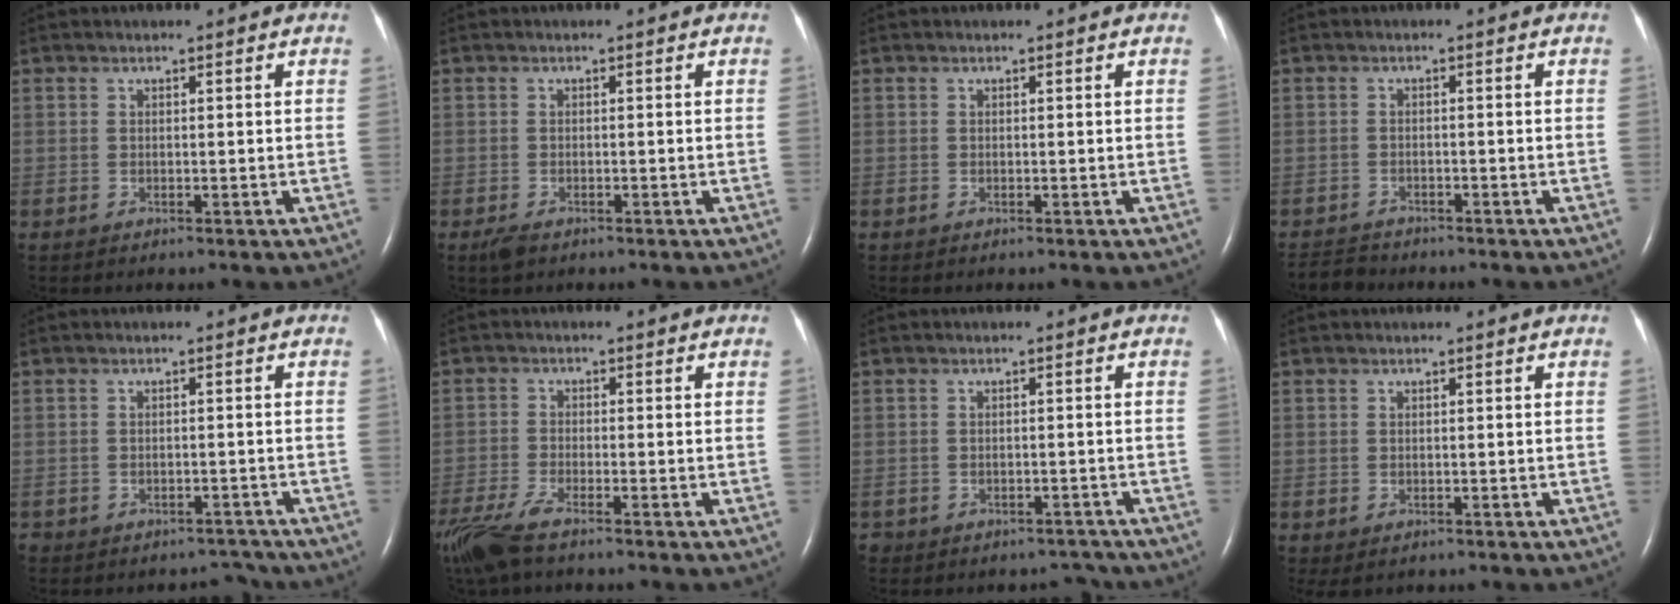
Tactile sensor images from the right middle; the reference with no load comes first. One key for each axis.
{"total": 1.7, "fx": -1.1, "fy": 0.8, "fz": 1.1, "tx": -0.028, "ty": -0.003, "tz": -0.017}
{"total": 0.0}
{"total": 2.9, "fx": -2.8, "fy": 0.6, "fz": -0.4, "tx": 0.002, "ty": -0.012, "tz": -0.050}
{"total": 4.5, "fx": -4.0, "fy": 2.0, "fz": -0.4, "tx": 0.013, "ty": 0.010, "tz": -0.060}
{"total": 8.2, "fx": -6.4, "fy": 1.3, "fz": 4.9, "tx": -0.108, "ty": -0.023, "tz": -0.124}
{"total": 4.7, "fx": -4.0, "fy": 2.4, "fz": -0.3, "tx": 0.013, "ty": 0.013, "tz": -0.057}
{"total": 0.8, "fx": -0.3, "fy": 0.5, "fz": 0.4, "tx": -0.011, "ty": -0.001, "tz": 0.002}